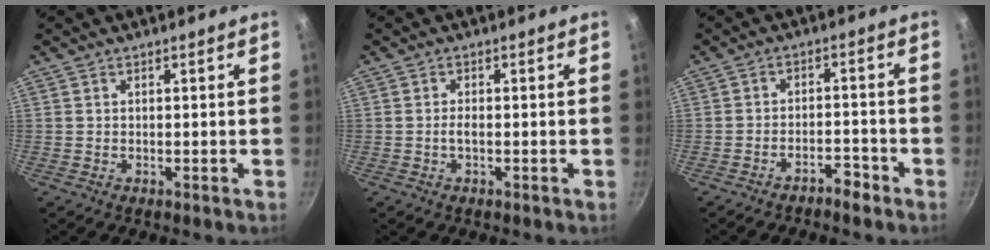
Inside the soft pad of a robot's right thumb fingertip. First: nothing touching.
{"total": 1.3, "force": [-0.4, 0.4, 1.2], "torque": [-0.028, 0.005, -0.010]}
{"total": 3.5, "force": [-2.8, 1.2, 1.7], "torque": [-0.019, 0.032, -0.043]}